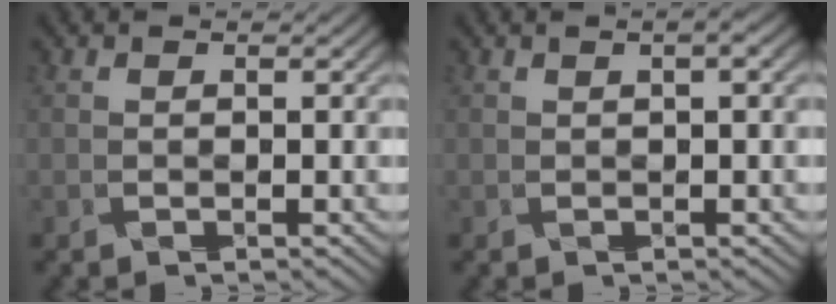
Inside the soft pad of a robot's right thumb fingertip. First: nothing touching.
{"total": 1.7, "force": [0.2, 0.5, 1.6], "torque": [-0.035, 0.000, 0.006]}